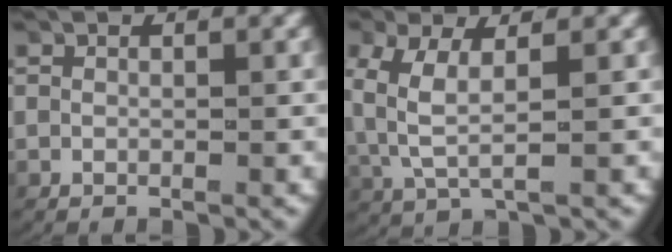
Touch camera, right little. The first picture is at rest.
{"total": 4.1, "force": [0.6, 2.2, 3.4], "torque": [-0.089, -0.013, 0.020]}